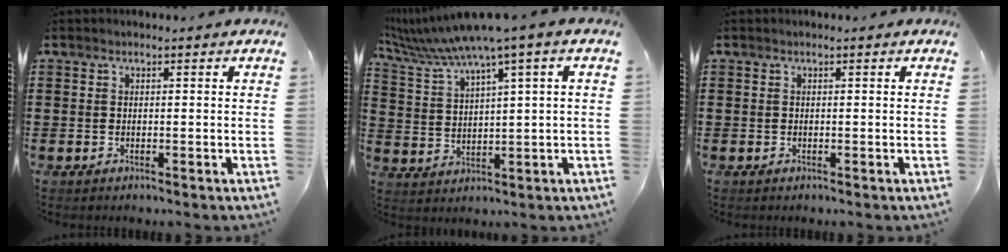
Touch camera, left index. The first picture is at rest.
{"total": 6.1, "force": [4.4, -0.4, 4.3], "torque": [-0.109, -0.033, 0.070]}
{"total": 0.0}